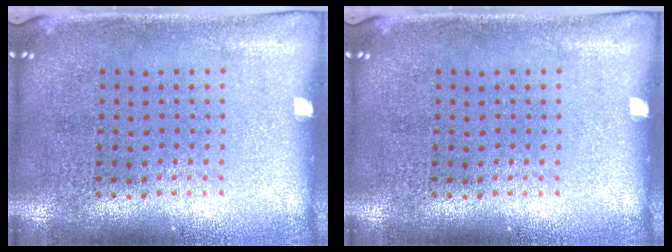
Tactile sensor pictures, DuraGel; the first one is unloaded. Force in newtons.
{"total": 0.0}